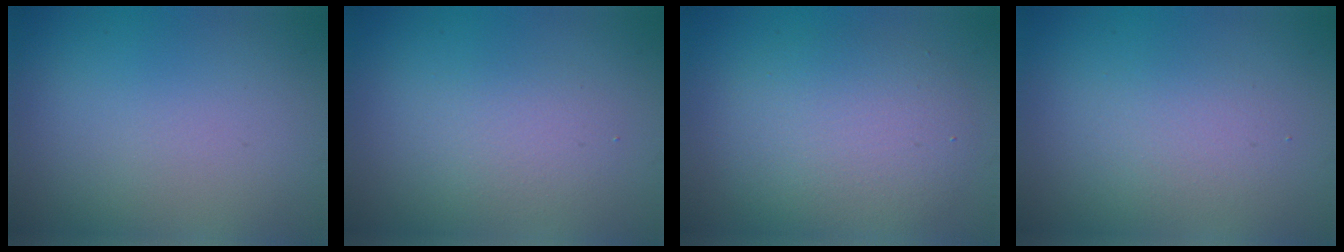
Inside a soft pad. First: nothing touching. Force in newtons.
{"total": 2.2, "press": 2.2, "slide": 0.0}
{"total": 5.3, "press": 5.3, "slide": 0.2}
{"total": 2.3, "press": 2.3, "slide": 0.2}